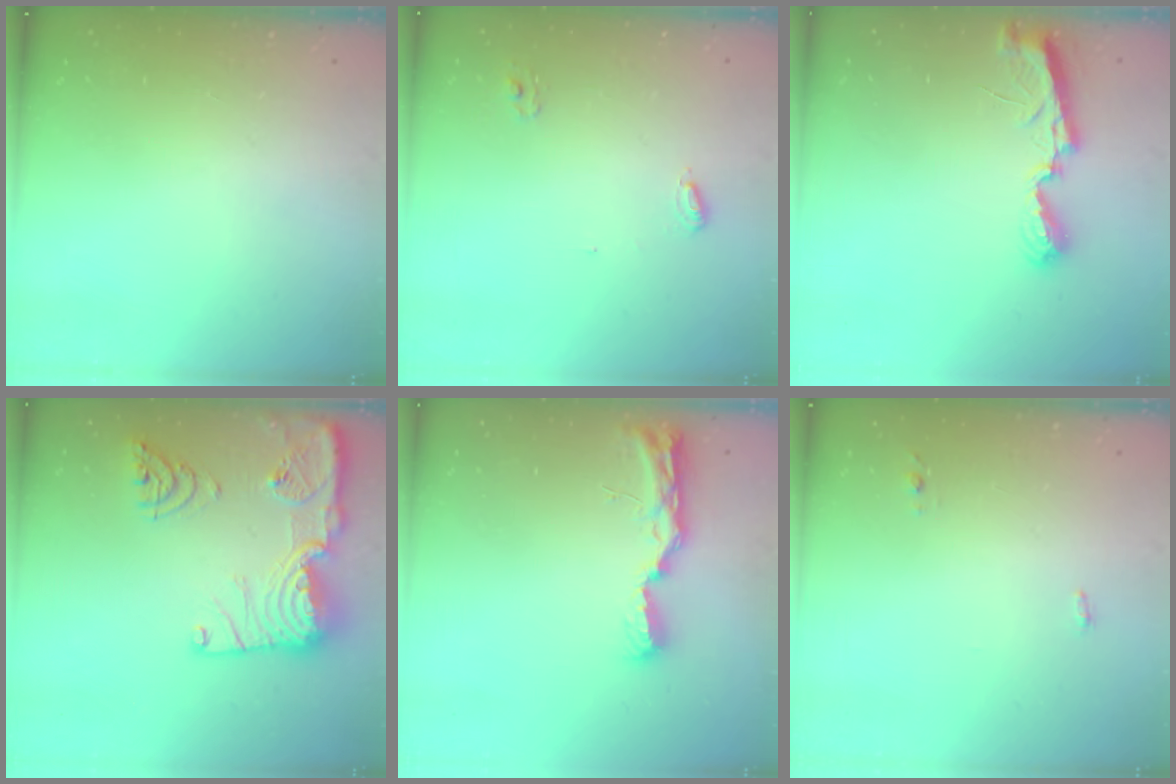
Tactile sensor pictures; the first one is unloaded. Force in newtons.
{"total": 4.2, "press": 4.2, "slide": 0.3}
{"total": 7.2, "press": 7.2, "slide": 0.1}
{"total": 24.5, "press": 23.7, "slide": 6.1}
{"total": 11.3, "press": 10.0, "slide": 5.1}
{"total": 3.4, "press": 3.2, "slide": 1.1}